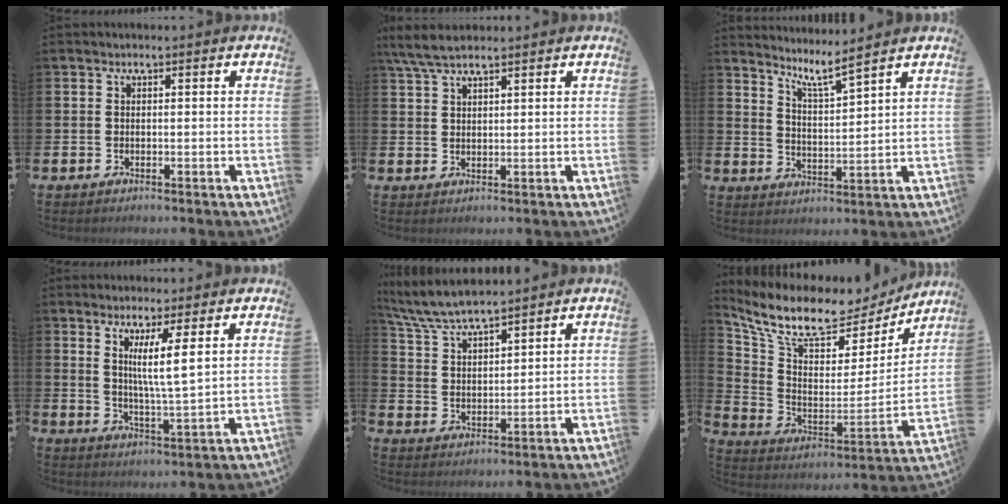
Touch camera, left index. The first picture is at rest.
{"total": 5.1, "force": [4.3, 1.1, 2.5], "torque": [-0.064, -0.005, 0.080]}
{"total": 5.3, "force": [5.0, -0.2, 1.9], "torque": [-0.052, -0.035, 0.082]}
{"total": 5.0, "force": [3.4, -0.5, 3.7], "torque": [-0.063, -0.028, 0.051]}
{"total": 6.7, "force": [6.4, 0.6, 1.7], "torque": [-0.062, -0.027, 0.117]}
{"total": 10.1, "force": [8.5, 4.0, 3.8], "torque": [-0.116, -0.055, 0.148]}